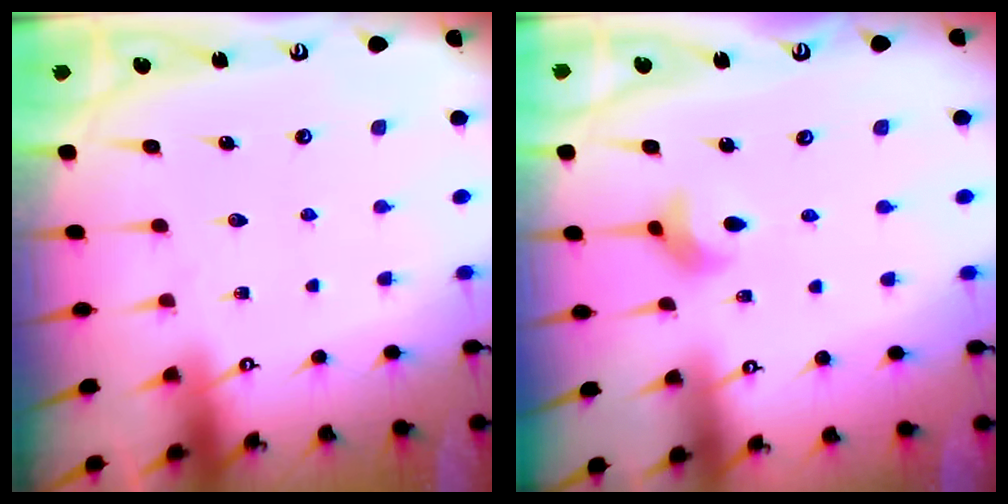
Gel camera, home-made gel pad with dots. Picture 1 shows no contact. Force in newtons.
{"total": 3.4, "press": 3.4, "slide": 0.6}